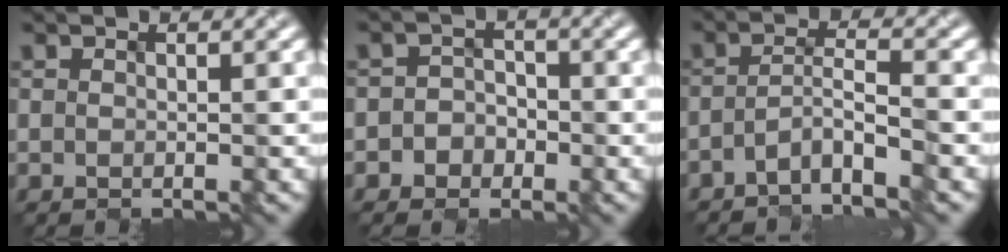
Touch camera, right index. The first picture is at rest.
{"total": 2.1, "force": [-1.1, 1.8, 0.4], "torque": [0.002, 0.001, -0.025]}
{"total": 2.8, "force": [-2.0, 0.3, 2.0], "torque": [-0.036, 0.011, -0.046]}